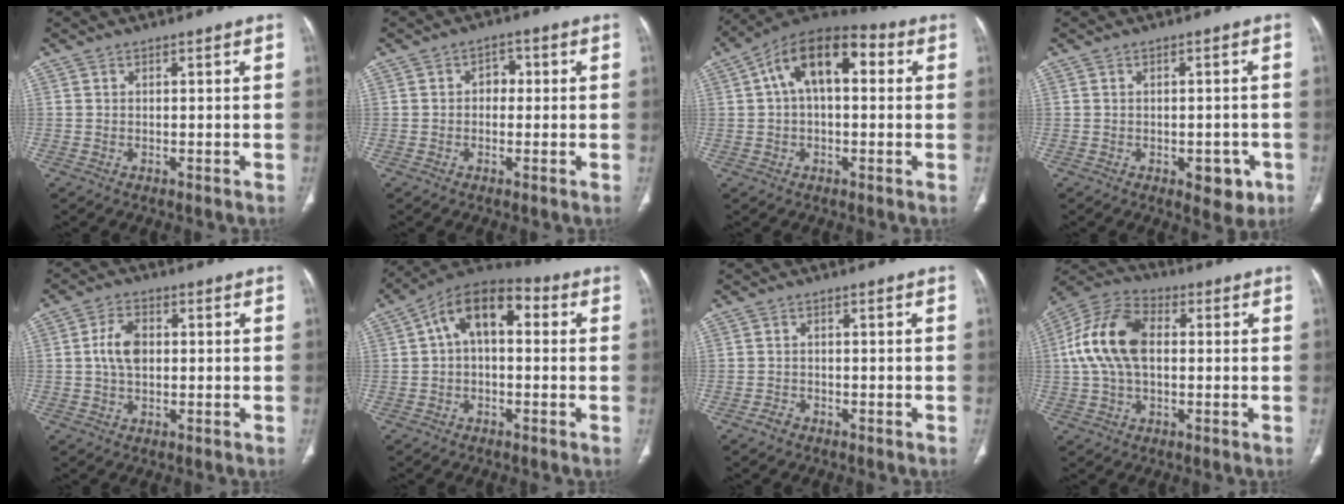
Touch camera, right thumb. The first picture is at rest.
{"total": 2.9, "force": [0.0, 2.3, 1.8], "torque": [-0.008, 0.012, -0.009]}
{"total": 14.5, "force": [3.2, 7.9, 11.8], "torque": [-0.181, 0.038, 0.044]}
{"total": 5.2, "force": [-2.1, 2.9, 3.8], "torque": [-0.024, 0.007, -0.020]}
{"total": 5.8, "force": [0.4, 3.7, 4.5], "torque": [-0.083, 0.008, 0.003]}
{"total": 11.9, "force": [2.0, 6.9, 9.5], "torque": [-0.135, 0.038, 0.017]}
{"total": 1.6, "force": [-1.2, 1.0, 0.4], "torque": [-0.013, 0.007, -0.021]}
{"total": 14.5, "force": [1.2, 9.0, 11.4], "torque": [-0.226, 0.031, 0.014]}